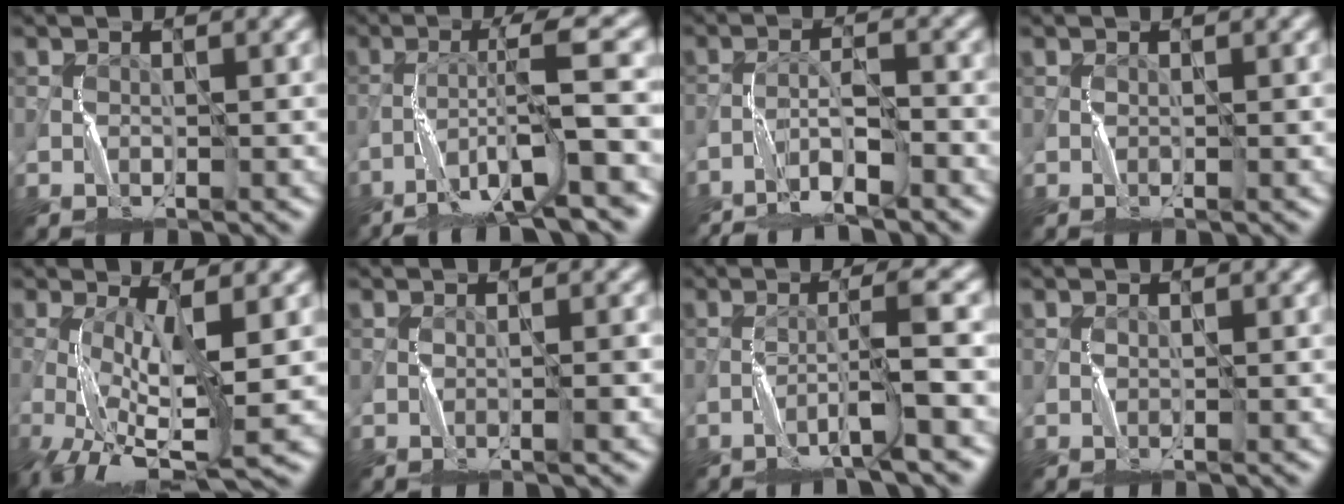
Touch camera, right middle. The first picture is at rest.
{"total": 9.6, "force": [-5.3, 0.6, 8.0], "torque": [-0.135, 0.017, -0.087]}
{"total": 3.8, "force": [-3.3, 0.3, 2.0], "torque": [-0.040, 0.002, -0.064]}
{"total": 0.0}
{"total": 7.0, "force": [-1.9, 1.6, 6.6], "torque": [-0.133, -0.006, -0.040]}
{"total": 0.7, "force": [-0.2, -0.1, 0.6], "torque": [-0.010, 0.002, -0.003]}
{"total": 3.4, "force": [-1.5, -0.5, 3.0], "torque": [-0.049, 0.014, -0.041]}
{"total": 0.0}